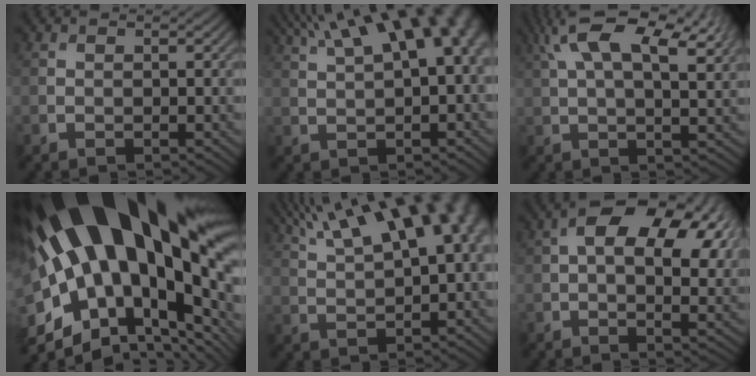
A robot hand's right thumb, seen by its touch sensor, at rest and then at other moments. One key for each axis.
{"total": 15.1, "fx": 6.9, "fy": 5.8, "fz": 12.1, "tx": -0.183, "ty": 0.057, "tz": 0.094}
{"total": 13.8, "fx": 6.5, "fy": 5.6, "fz": 10.8, "tx": -0.203, "ty": 0.018, "tz": 0.104}
{"total": 23.1, "fx": 5.5, "fy": 11.6, "fz": 19.2, "tx": -0.341, "ty": -0.035, "tz": 0.118}
{"total": 16.6, "fx": 8.3, "fy": 6.5, "fz": 12.8, "tx": -0.198, "ty": 0.058, "tz": 0.116}
{"total": 13.5, "fx": 4.1, "fy": 7.4, "fz": 10.4, "tx": -0.163, "ty": 0.010, "tz": 0.062}